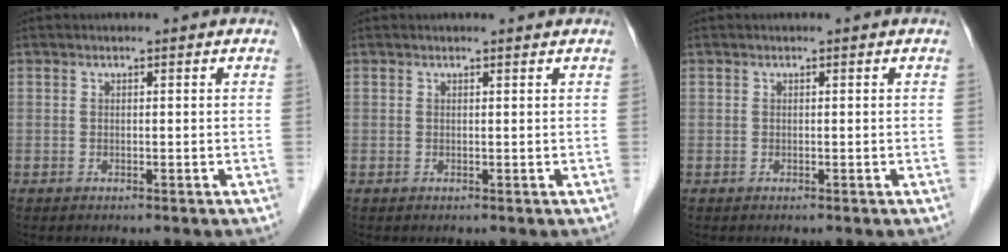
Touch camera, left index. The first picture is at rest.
{"total": 1.0, "force": [1.0, -0.1, 0.1], "torque": [-0.011, -0.002, 0.011]}
{"total": 0.0}